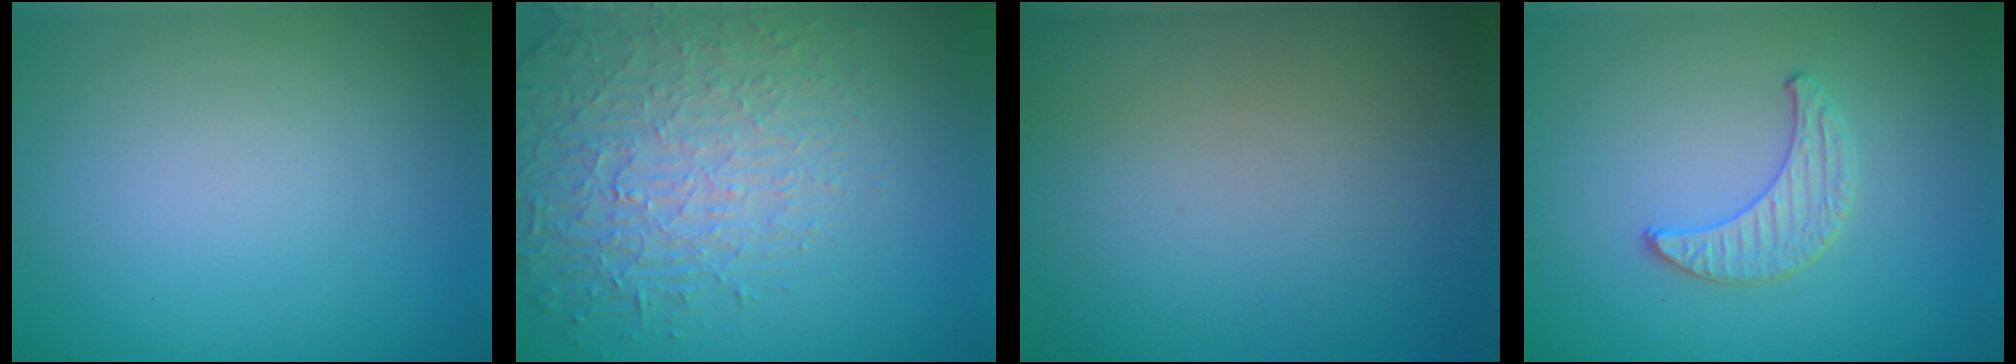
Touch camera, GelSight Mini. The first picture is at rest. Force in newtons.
{"total": 4.0, "press": 3.9, "slide": 1.1}
{"total": 0.0}
{"total": 1.3, "press": 1.3, "slide": 0.2}